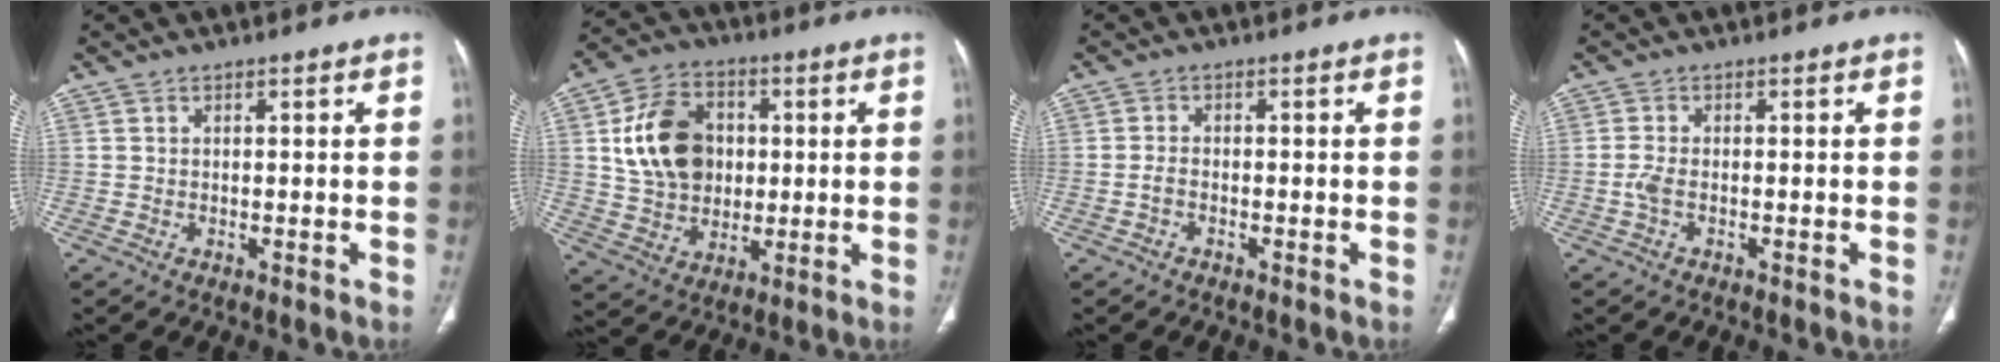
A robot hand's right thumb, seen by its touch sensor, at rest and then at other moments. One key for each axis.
{"total": 14.9, "fx": 2.2, "fy": 11.6, "fz": 9.1, "tx": -0.132, "ty": 0.005, "tz": 0.044}
{"total": 1.5, "fx": -0.7, "fy": 0.9, "fz": 1.0, "tx": -0.017, "ty": 0.008, "tz": -0.017}
{"total": 2.0, "fx": -0.6, "fy": 0.8, "fz": 1.8, "tx": -0.049, "ty": -0.003, "tz": -0.015}